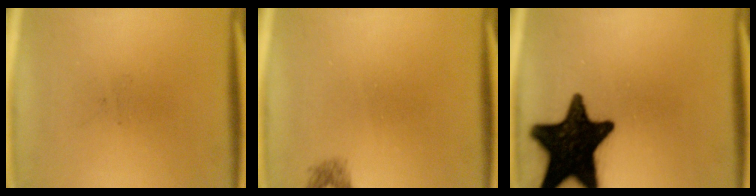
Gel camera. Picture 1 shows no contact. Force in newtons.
{"total": 1.1}
{"total": 19.3}